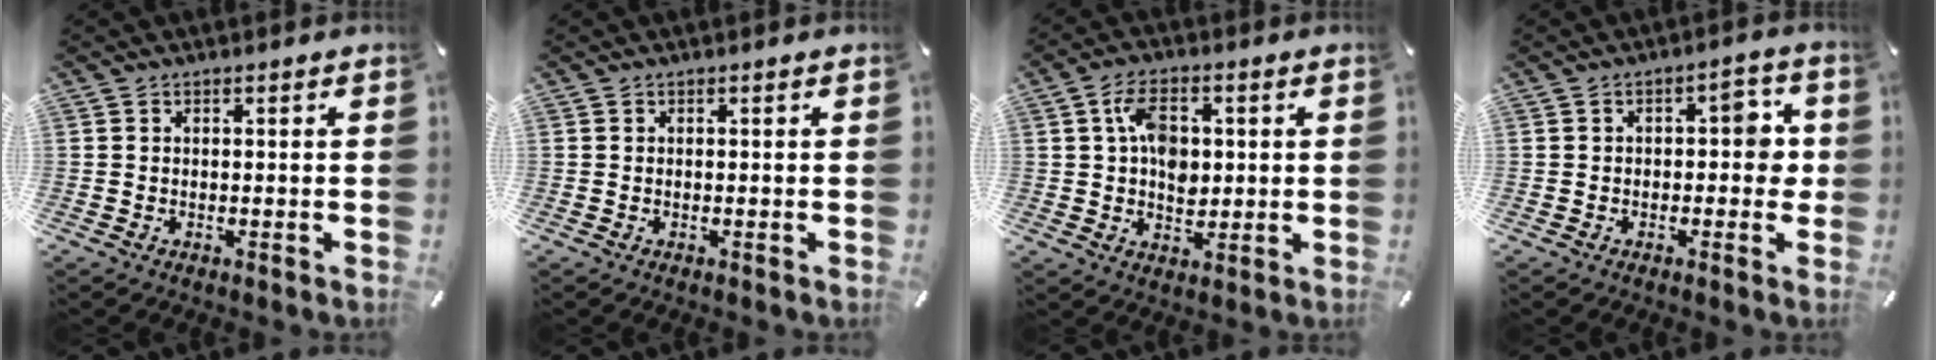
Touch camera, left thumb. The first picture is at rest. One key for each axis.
{"total": 0.0}
{"total": 8.8, "fx": 1.2, "fy": 6.2, "fz": 6.1, "tx": -0.118, "ty": 0.006, "tz": 0.021}
{"total": 5.9, "fx": 0.1, "fy": 3.4, "fz": 4.8, "tx": -0.058, "ty": 0.006, "tz": -0.008}